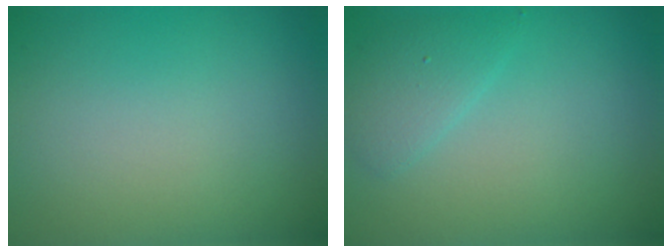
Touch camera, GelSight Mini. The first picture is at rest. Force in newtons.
{"total": 1.9, "press": 1.9, "slide": 0.2}